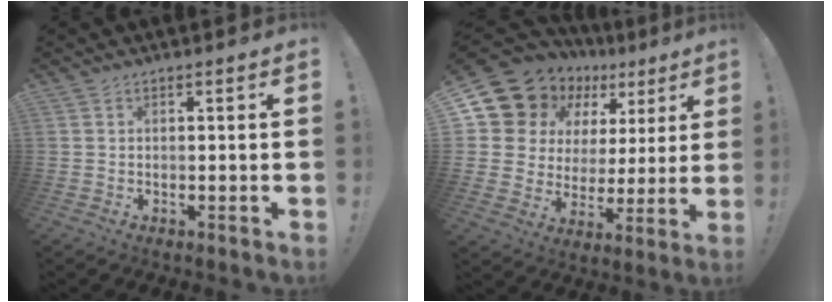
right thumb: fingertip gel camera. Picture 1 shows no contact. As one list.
[{"total": 14.0, "force": [10.7, 8.0, 4.2], "torque": [-0.080, -0.082, 0.210]}]